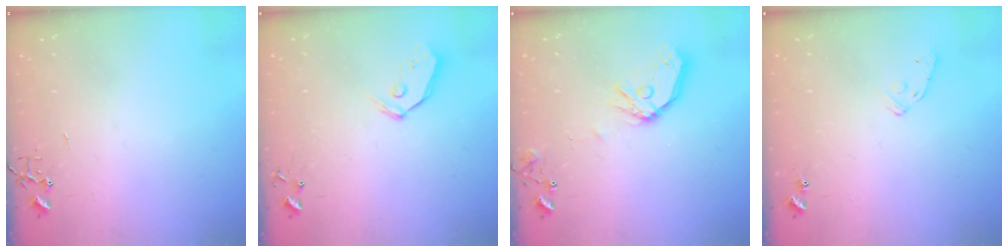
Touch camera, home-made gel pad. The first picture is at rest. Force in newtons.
{"total": 6.9, "press": 6.9, "slide": 0.7}
{"total": 12.8, "press": 12.7, "slide": 1.8}
{"total": 8.0, "press": 7.9, "slide": 0.7}